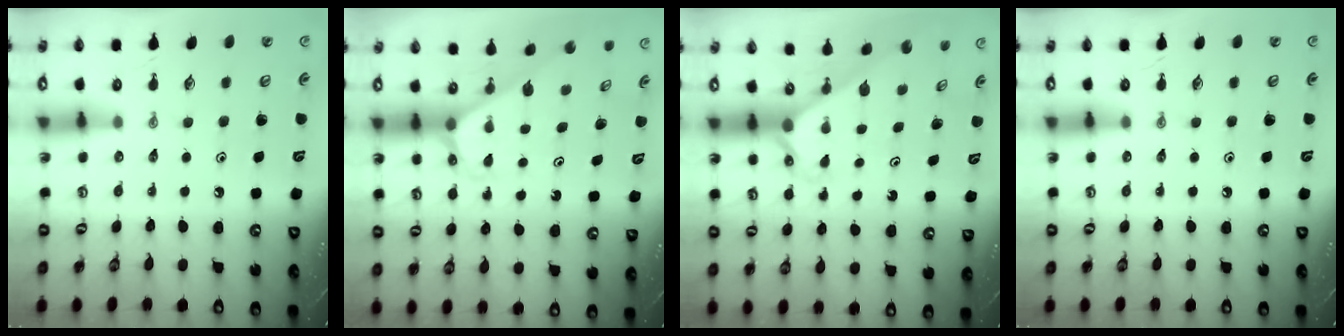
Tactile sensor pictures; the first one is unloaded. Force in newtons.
{"total": 2.4, "press": 2.4, "slide": 0.1}
{"total": 2.0, "press": 2.0, "slide": 0.2}
{"total": 0.0}